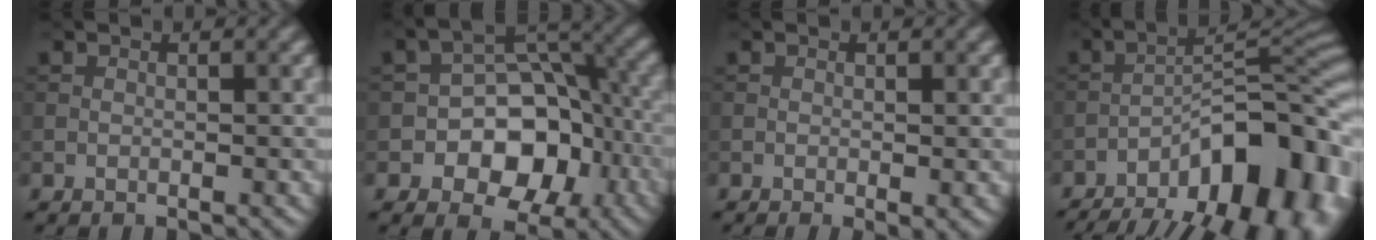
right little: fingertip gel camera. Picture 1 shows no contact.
{"total": 9.1, "force": [-3.1, 6.3, 5.8], "torque": [-0.069, 0.000, -0.055]}
{"total": 1.2, "force": [-0.2, 0.2, 1.2], "torque": [-0.016, -0.009, -0.004]}
{"total": 18.2, "force": [-11.6, 6.5, 12.4], "torque": [-0.155, -0.006, -0.173]}